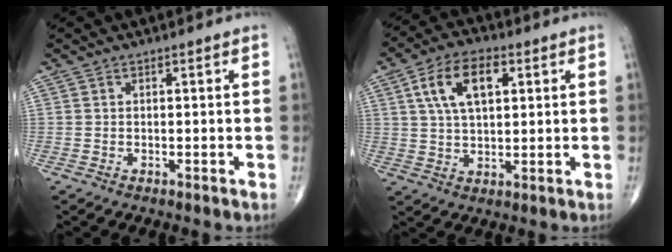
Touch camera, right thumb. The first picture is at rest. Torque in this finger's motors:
{"motor_torque": [-0.08, 2.01, 0.96, 0.21, 0.06]}